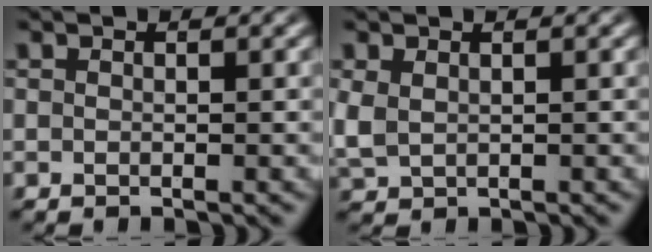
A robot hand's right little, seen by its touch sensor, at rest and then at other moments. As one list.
[{"total": 2.2, "force": [0.3, 1.9, 1.1], "torque": [-0.039, -0.011, 0.022]}]